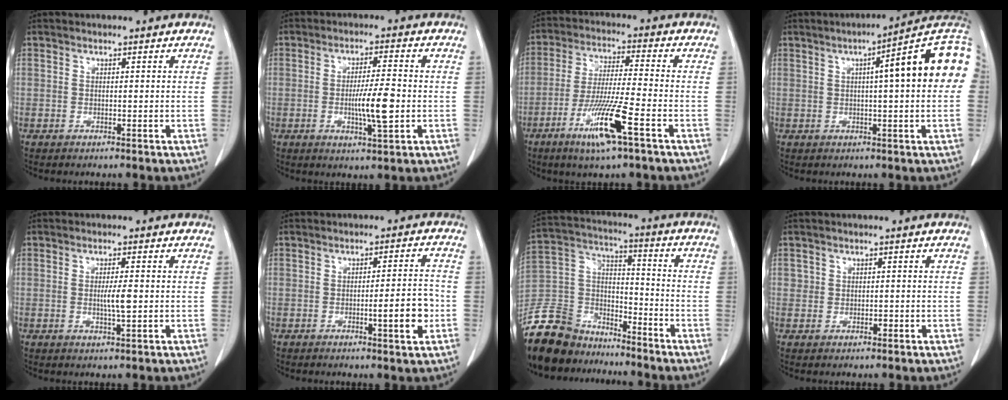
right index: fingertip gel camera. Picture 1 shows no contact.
{"total": 6.9, "force": [-1.2, 0.6, 6.7], "torque": [-0.118, -0.008, -0.020]}
{"total": 11.0, "force": [-5.4, -0.1, 9.6], "torque": [-0.188, -0.021, -0.103]}
{"total": 14.3, "force": [2.6, 1.2, 14.0], "torque": [-0.184, 0.035, 0.024]}
{"total": 3.0, "force": [-0.2, 0.2, 3.0], "torque": [-0.056, -0.003, -0.003]}
{"total": 5.7, "force": [-1.7, 0.5, 5.5], "torque": [-0.073, 0.000, -0.021]}
{"total": 15.0, "force": [-13.0, 6.8, 3.5], "torque": [-0.081, 0.036, -0.243]}
{"total": 1.3, "force": [0.0, 1.2, 0.4], "torque": [-0.006, 0.001, 0.001]}